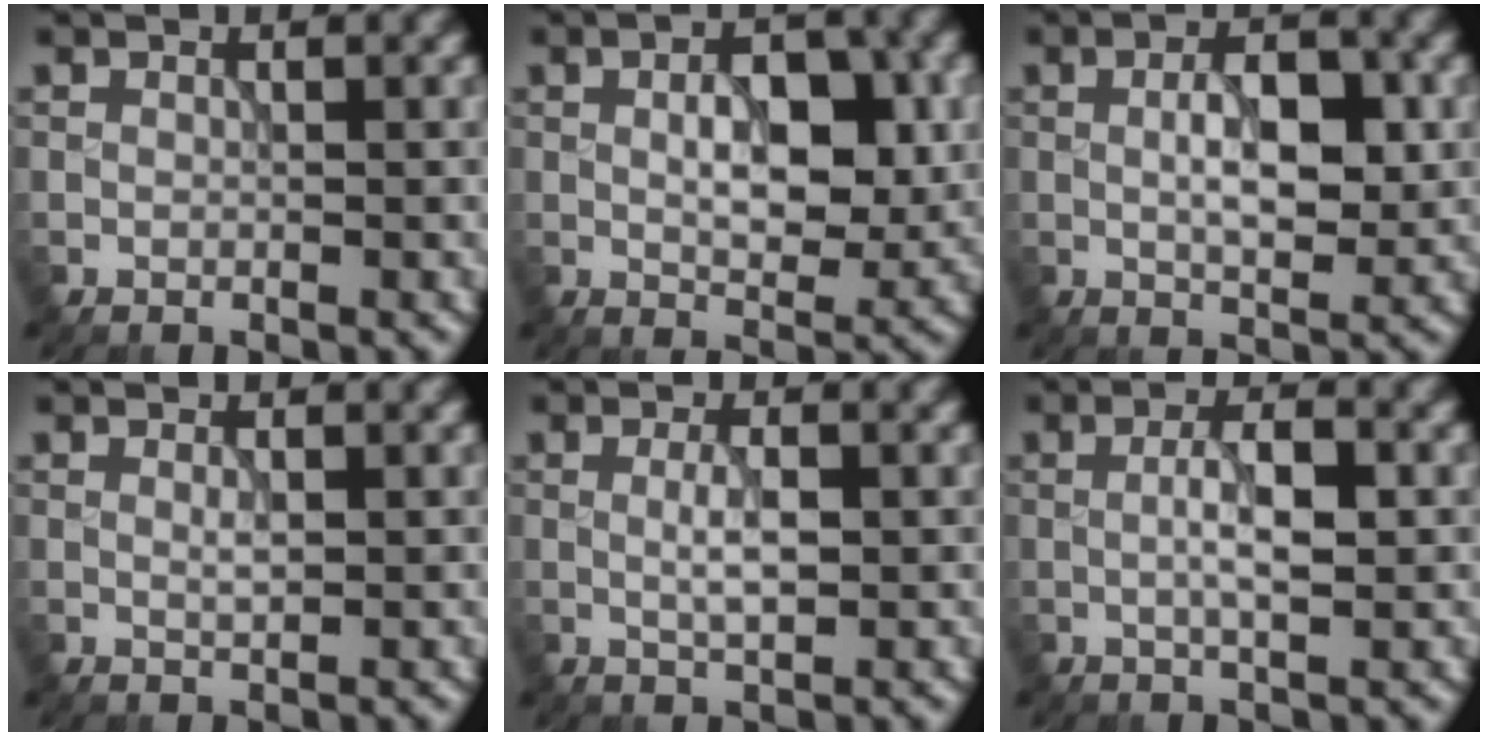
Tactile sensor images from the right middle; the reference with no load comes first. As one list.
[{"total": 5.7, "force": [0.4, 2.8, 4.9], "torque": [-0.076, 0.001, 0.008]}, {"total": 4.9, "force": [0.2, 2.1, 4.5], "torque": [-0.079, 0.002, 0.005]}, {"total": 0.9, "force": [0.1, 0.3, 0.8], "torque": [-0.018, -0.001, 0.003]}, {"total": 2.3, "force": [0.0, 0.6, 2.2], "torque": [-0.046, 0.000, 0.000]}, {"total": 3.5, "force": [-0.1, 0.9, 3.4], "torque": [-0.064, 0.004, -0.003]}]